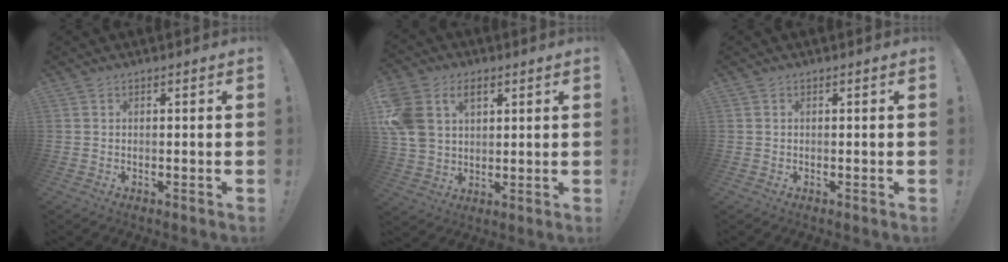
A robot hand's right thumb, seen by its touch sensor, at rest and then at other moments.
{"total": 12.4, "force": [4.9, 9.0, 6.8], "torque": [-0.150, -0.016, 0.096]}
{"total": 0.0}